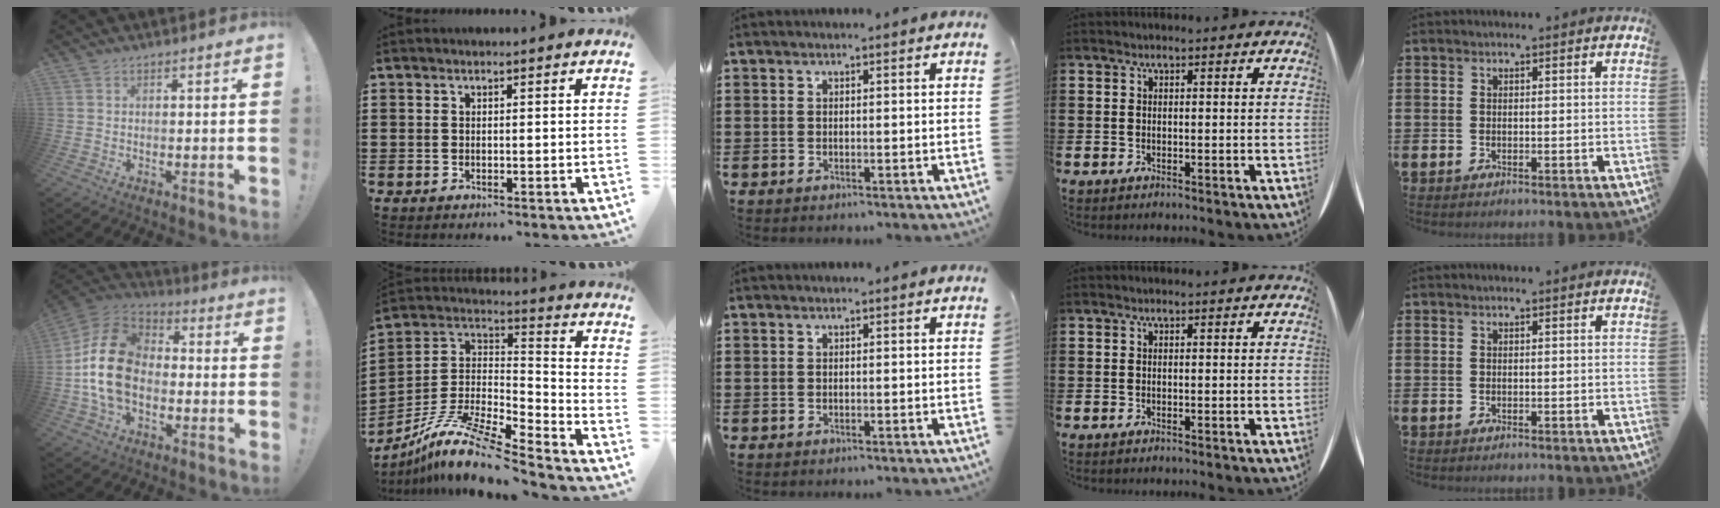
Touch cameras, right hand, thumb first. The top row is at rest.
{"thumb": {"total": 18.9, "force": [-1.5, 13.4, 13.2], "torque": [-0.240, 0.029, -0.018]}, "index": {"total": 11.7, "force": [-9.3, 1.8, 7.0], "torque": [-0.145, 0.012, -0.186]}}